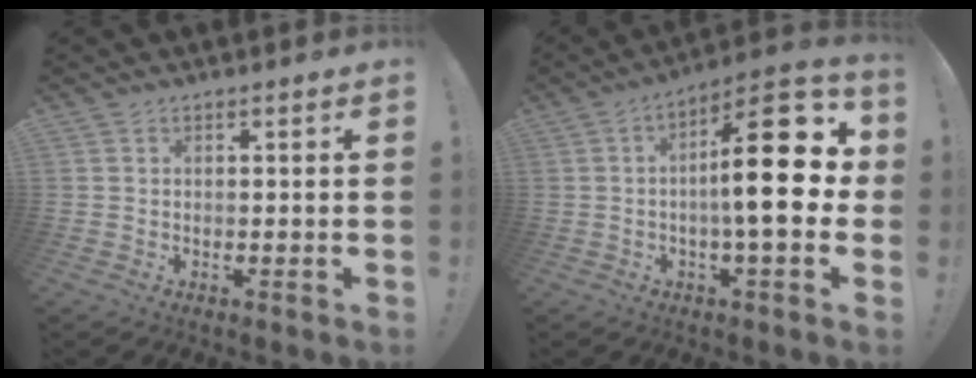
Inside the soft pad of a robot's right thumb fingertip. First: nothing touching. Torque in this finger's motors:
{"motor_torque": [1.69, 3.29, 0.99, -0.54, 0.17]}